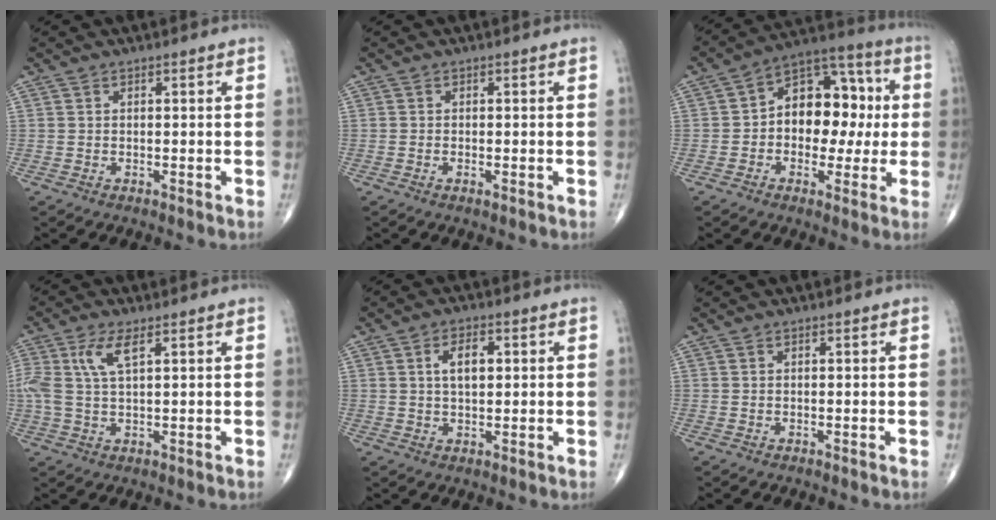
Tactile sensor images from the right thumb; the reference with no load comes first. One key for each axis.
{"total": 0.8, "fx": -0.3, "fy": 0.3, "fz": 0.7, "tx": -0.014, "ty": -0.002, "tz": -0.006}
{"total": 15.1, "fx": 0.4, "fy": 10.2, "fz": 11.1, "tx": -0.109, "ty": 0.040, "tz": -0.005}
{"total": 6.2, "fx": 2.2, "fy": 2.1, "fz": 5.4, "tx": -0.138, "ty": 0.005, "tz": 0.045}
{"total": 5.3, "fx": 1.2, "fy": 2.8, "fz": 4.3, "tx": -0.068, "ty": 0.002, "tz": 0.018}
{"total": 0.0}